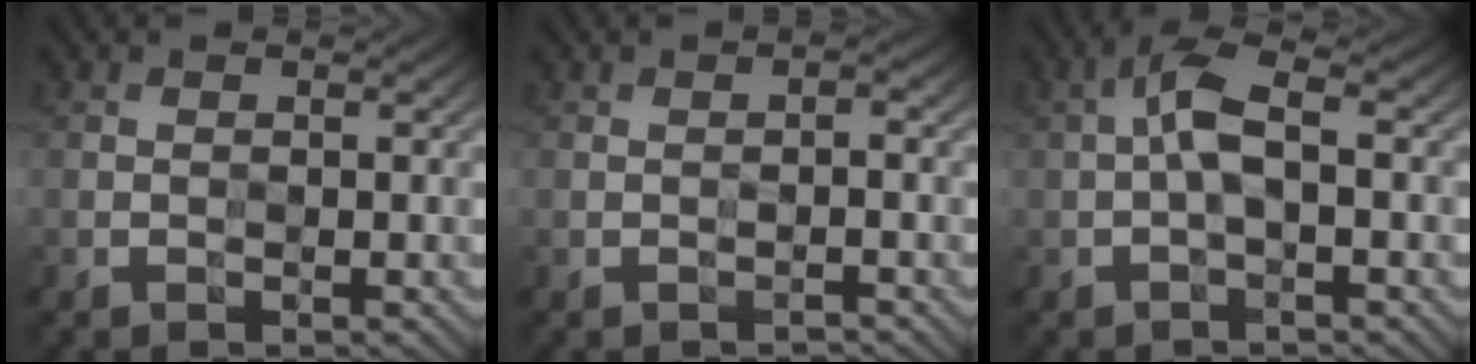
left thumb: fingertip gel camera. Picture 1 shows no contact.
{"total": 0.9, "force": [-0.7, 0.1, 0.7], "torque": [-0.011, 0.005, -0.016]}
{"total": 4.3, "force": [0.0, 1.3, 4.1], "torque": [-0.092, 0.017, -0.011]}